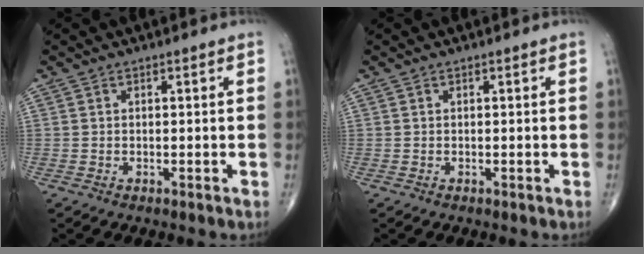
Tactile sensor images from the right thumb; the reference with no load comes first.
{"total": 0.0}